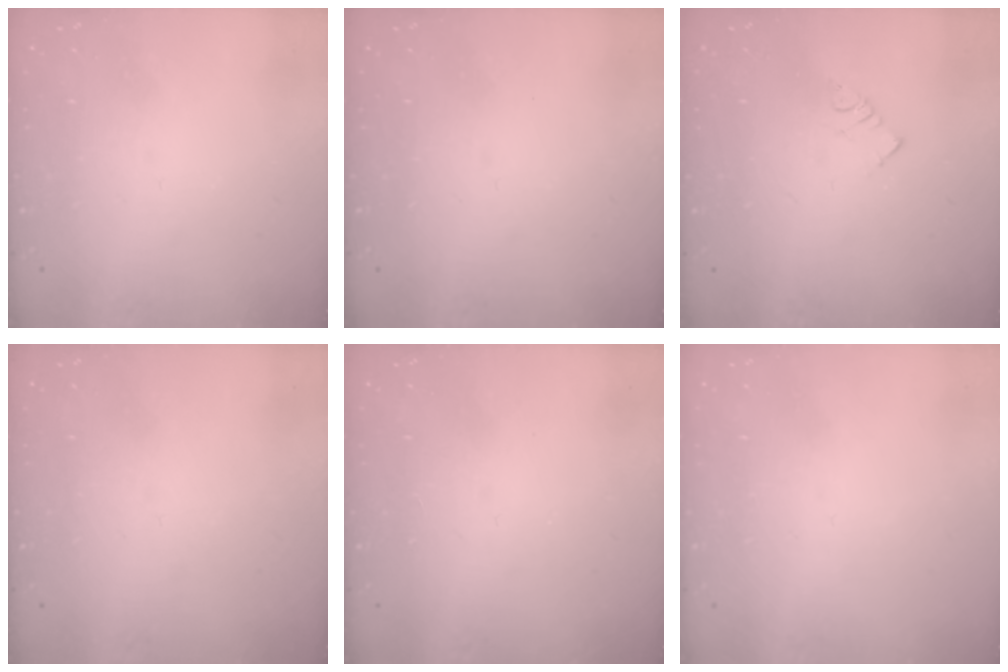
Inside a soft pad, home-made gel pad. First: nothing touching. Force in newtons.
{"total": 0.0}
{"total": 2.5, "press": 2.5, "slide": 0.1}
{"total": 0.0}
{"total": 2.8, "press": 2.8, "slide": 0.4}
{"total": 1.9, "press": 1.9, "slide": 0.1}